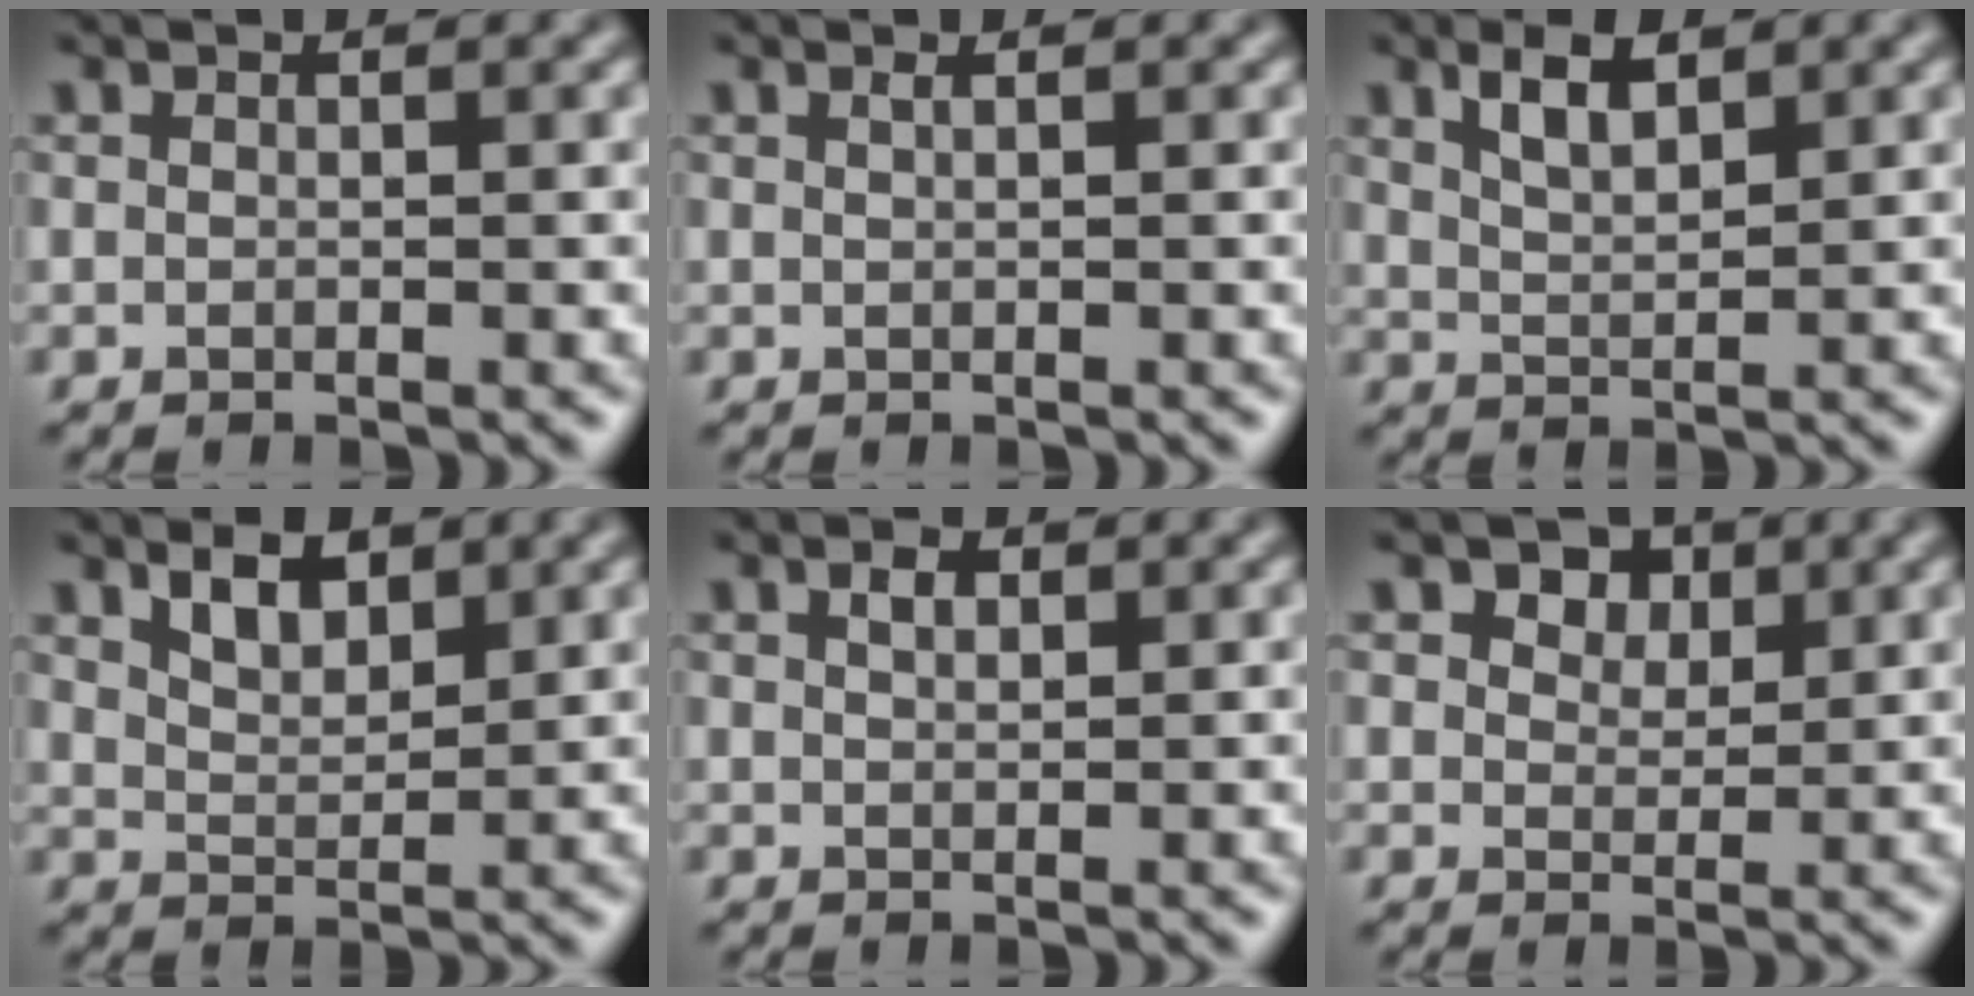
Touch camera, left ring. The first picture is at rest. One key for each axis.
{"total": 0.6, "fx": 0.4, "fy": 0.2, "fz": 0.4, "tx": -0.005, "ty": 0.000, "tz": 0.007}
{"total": 3.1, "fx": 1.9, "fy": 1.1, "fz": 2.1, "tx": -0.043, "ty": 0.000, "tz": 0.037}
{"total": 2.9, "fx": 1.9, "fy": 1.4, "fz": 1.7, "tx": -0.036, "ty": 0.000, "tz": 0.035}
{"total": 1.4, "fx": 0.8, "fy": 0.7, "fz": 0.9, "tx": -0.017, "ty": 0.004, "tz": 0.015}
{"total": 3.6, "fx": 2.1, "fy": 2.3, "fz": 1.8, "tx": -0.035, "ty": -0.005, "tz": 0.027}